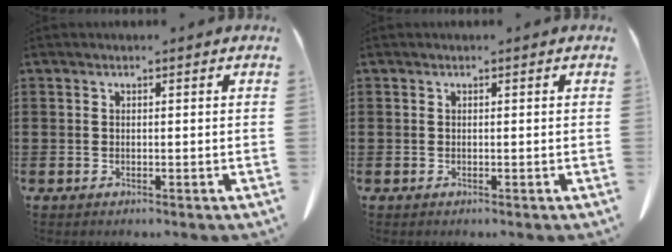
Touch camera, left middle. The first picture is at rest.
{"total": 0.0}